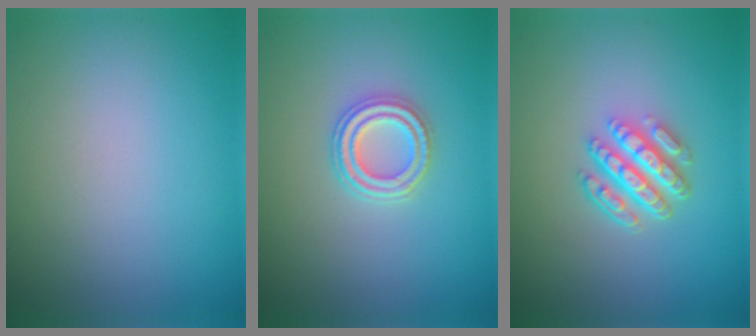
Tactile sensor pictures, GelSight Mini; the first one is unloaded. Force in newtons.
{"total": 2.9, "press": 2.5, "slide": 1.4}
{"total": 4.8, "press": 3.5, "slide": 3.2}